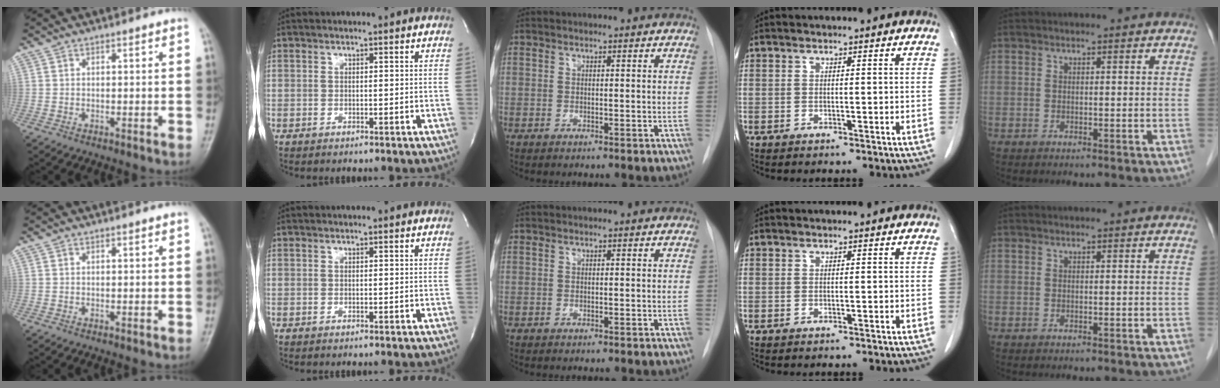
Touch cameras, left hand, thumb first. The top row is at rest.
{}